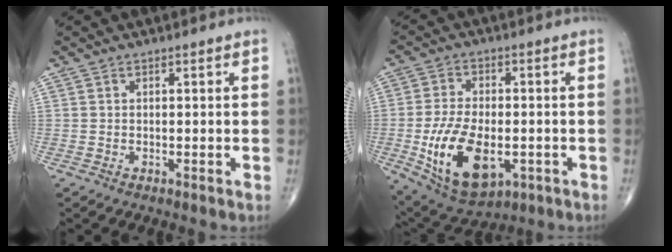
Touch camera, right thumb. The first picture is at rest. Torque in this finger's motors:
{"motor_torque": [-0.14, 1.11, 0.84, 0.61, 0.42]}